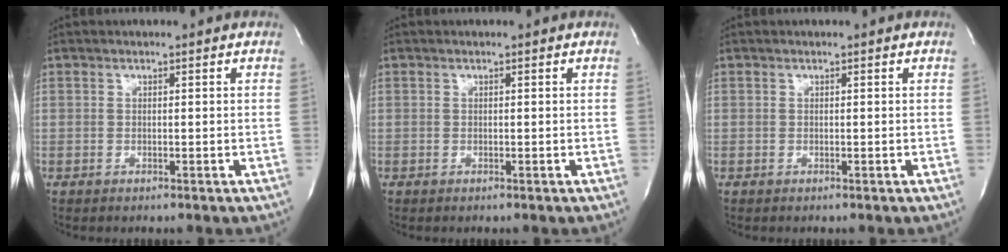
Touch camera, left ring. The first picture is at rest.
{"total": 0.0}
{"total": 0.0}